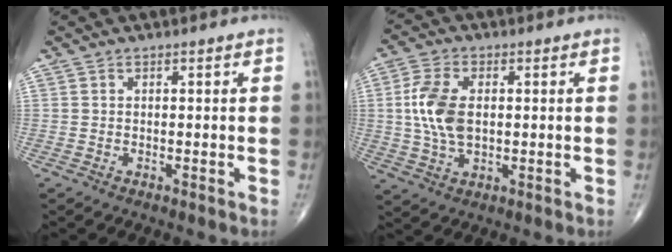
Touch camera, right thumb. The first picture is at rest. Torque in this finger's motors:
{"motor_torque": [0.49, 1.89, 1.01, -0.08, 0.28]}